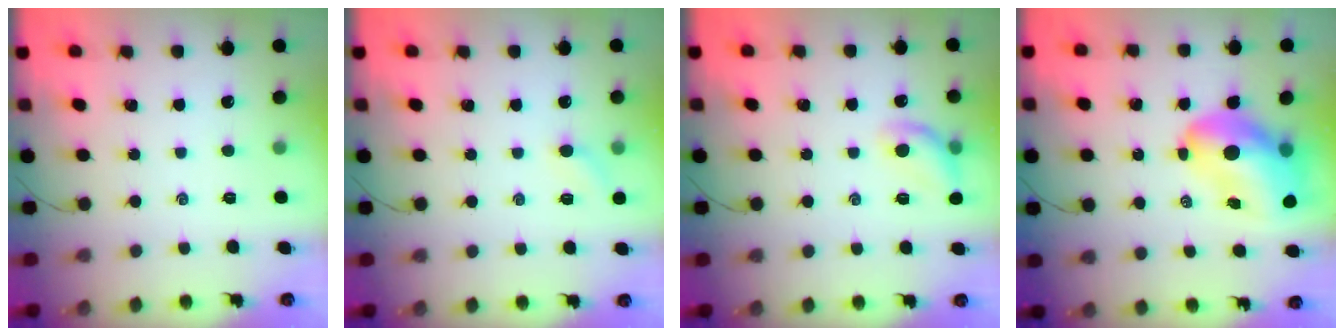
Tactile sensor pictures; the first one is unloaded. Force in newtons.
{"total": 5.1, "press": 5.0, "slide": 1.4}
{"total": 10.1, "press": 9.9, "slide": 2.0}
{"total": 12.6, "press": 12.1, "slide": 3.4}